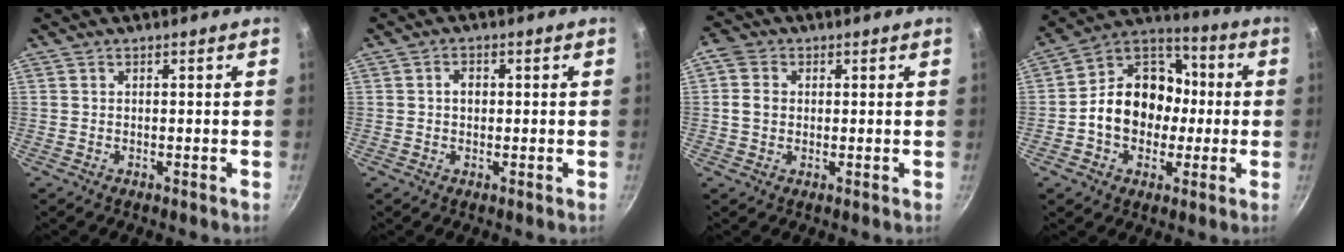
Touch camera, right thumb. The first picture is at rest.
{"total": 2.2, "force": [0.1, 1.7, 1.4], "torque": [-0.012, 0.005, 0.001]}
{"total": 4.7, "force": [0.4, 4.0, 2.4], "torque": [-0.028, 0.005, -0.002]}
{"total": 16.9, "force": [-1.3, 13.6, 9.9], "torque": [-0.121, 0.043, -0.037]}